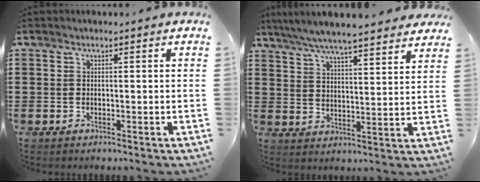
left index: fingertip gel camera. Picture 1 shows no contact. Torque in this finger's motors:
{"motor_torque": [2.14, 0.00, 1.05, 0.21]}